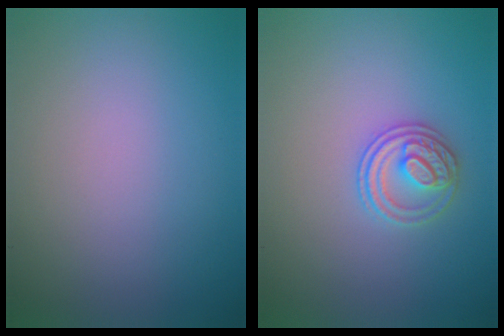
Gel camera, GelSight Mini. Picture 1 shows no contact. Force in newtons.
{"total": 2.7, "press": 2.7, "slide": 0.6}